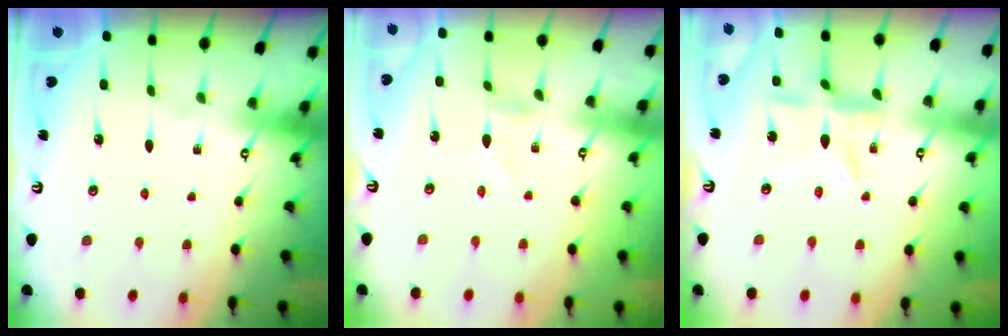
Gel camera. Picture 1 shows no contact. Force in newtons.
{"total": 1.4, "press": 1.4, "slide": 0.1}
{"total": 8.3, "press": 8.3, "slide": 0.7}